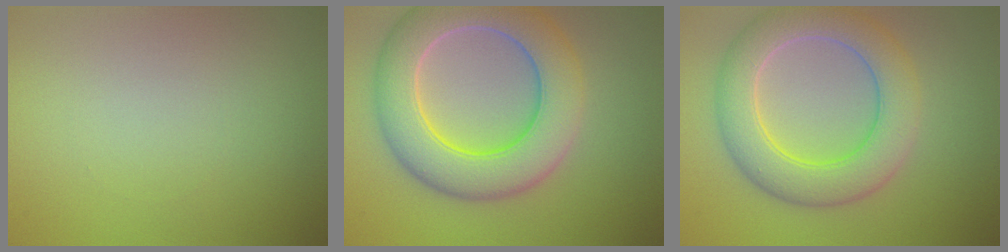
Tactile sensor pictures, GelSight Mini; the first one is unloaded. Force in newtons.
{"total": 8.8, "press": 8.7, "slide": 0.7}
{"total": 6.7, "press": 6.7, "slide": 0.5}